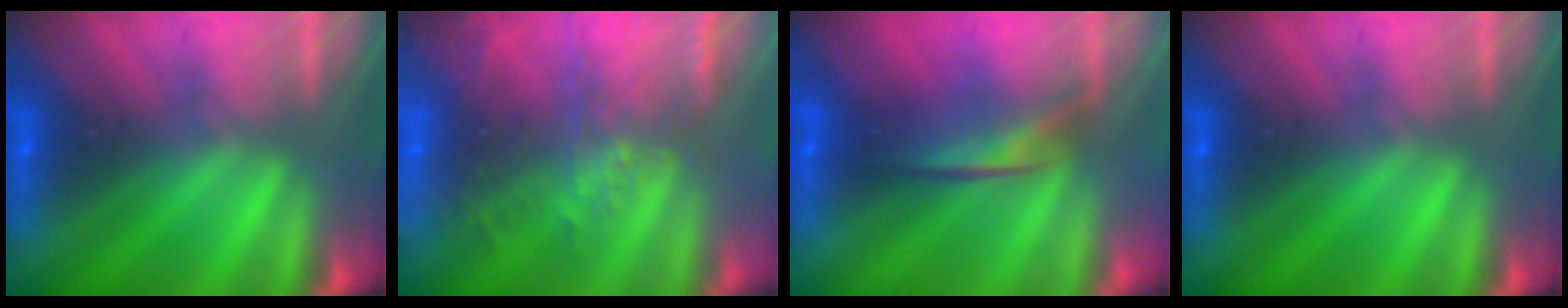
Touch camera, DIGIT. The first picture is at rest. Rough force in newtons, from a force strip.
{"total": 5.9}
{"total": 1.8}
{"total": 0.0}